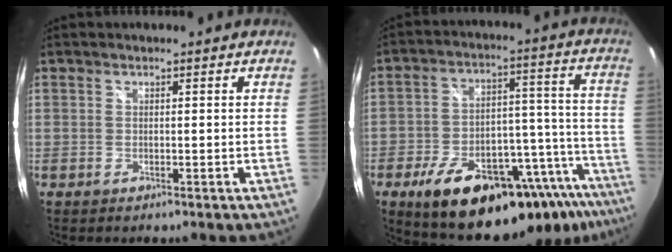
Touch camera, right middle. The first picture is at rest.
{"total": 28.6, "force": [-19.6, 11.3, 17.5], "torque": [-0.248, 0.018, -0.259]}